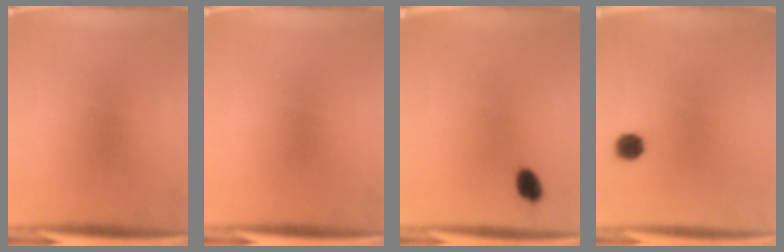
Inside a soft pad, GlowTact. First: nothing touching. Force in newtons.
{"total": 0.0}
{"total": 2.9}
{"total": 3.1}